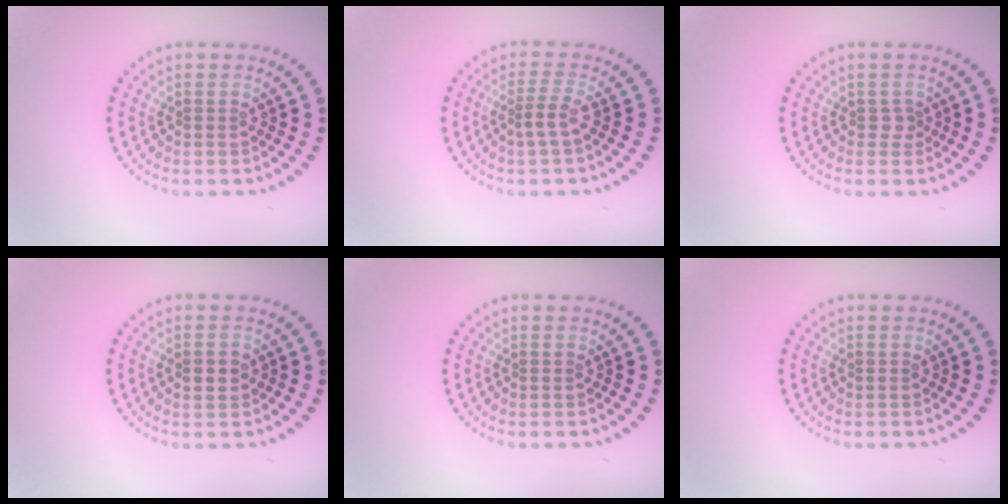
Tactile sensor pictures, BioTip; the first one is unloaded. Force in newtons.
{"total": 1.8, "press": 1.3, "slide": 1.3}
{"total": 0.9, "press": 0.7, "slide": 0.6}
{"total": 1.2, "press": 1.2, "slide": 0.1}
{"total": 0.0}
{"total": 0.0}